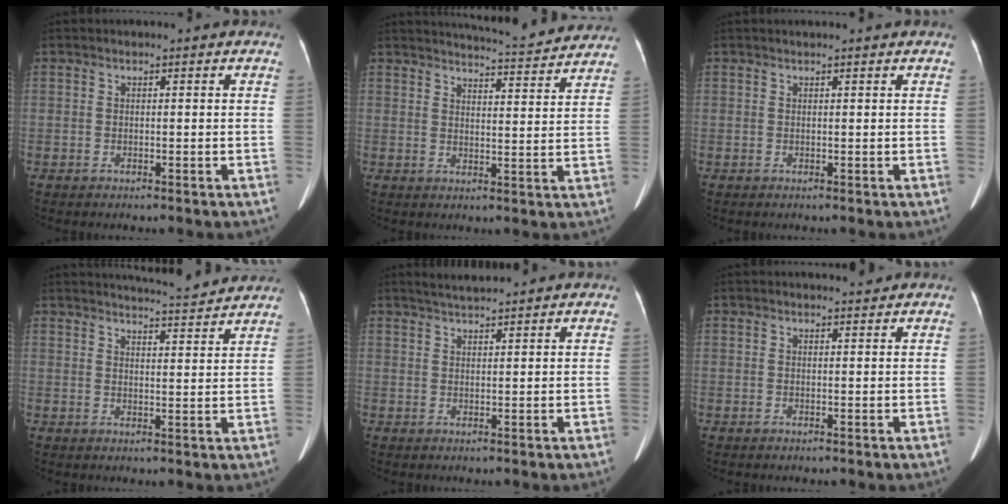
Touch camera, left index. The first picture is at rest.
{"total": 11.5, "force": [11.1, 0.2, 2.8], "torque": [-0.046, -0.001, 0.136]}
{"total": 2.3, "force": [2.1, 0.0, 0.9], "torque": [-0.011, 0.019, 0.028]}
{"total": 8.2, "force": [8.0, -0.5, 1.8], "torque": [-0.039, 0.002, 0.104]}
{"total": 3.0, "force": [2.9, -0.3, 0.9], "torque": [-0.020, 0.014, 0.056]}
{"total": 0.8, "force": [0.8, 0.0, 0.0], "torque": [-0.007, -0.006, 0.013]}